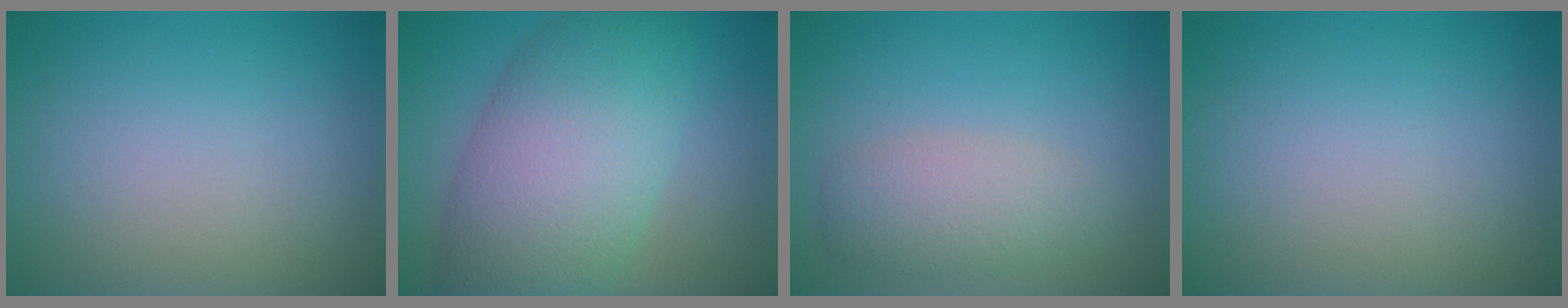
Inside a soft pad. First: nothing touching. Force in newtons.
{"total": 10.3, "press": 10.3, "slide": 0.2}
{"total": 3.3, "press": 3.3, "slide": 0.1}
{"total": 0.0}